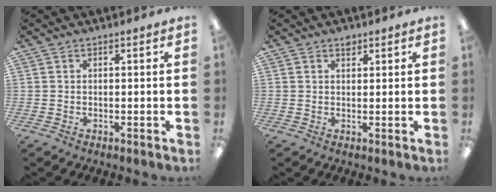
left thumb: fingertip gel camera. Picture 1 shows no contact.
{"total": 1.9, "force": [1.4, 1.0, 0.8], "torque": [-0.001, -0.005, 0.022]}